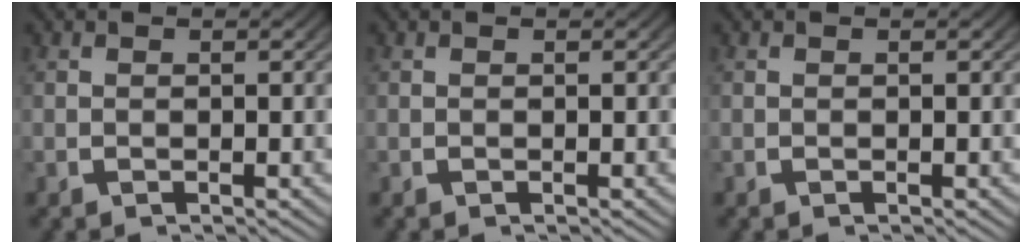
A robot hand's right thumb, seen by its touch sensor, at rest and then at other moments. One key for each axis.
{"total": 0.0}
{"total": 0.0}